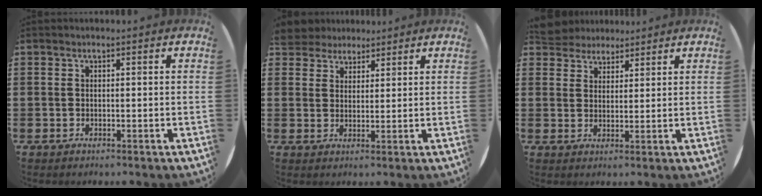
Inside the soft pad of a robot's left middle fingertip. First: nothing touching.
{"total": 4.1, "force": [3.8, 1.5, -0.2], "torque": [-0.011, 0.000, 0.075]}
{"total": 4.4, "force": [4.2, 1.3, -0.2], "torque": [-0.011, -0.005, 0.082]}